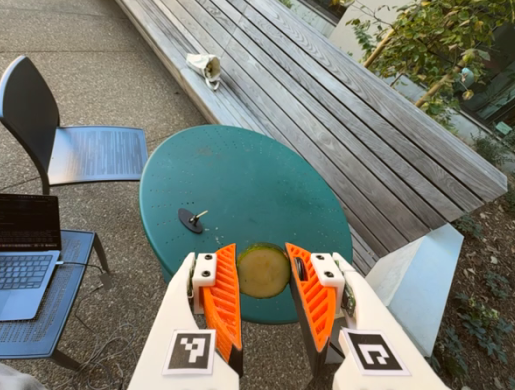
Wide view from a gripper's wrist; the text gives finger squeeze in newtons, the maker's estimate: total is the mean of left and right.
{"total": 12.2, "left": 12.8, "right": 11.5}